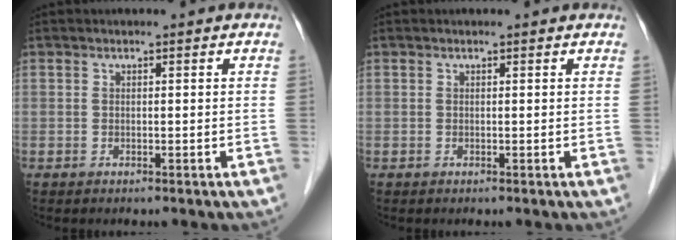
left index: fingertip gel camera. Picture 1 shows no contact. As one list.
[{"total": 0.5, "force": [0.5, 0.1, 0.1], "torque": [-0.005, 0.002, 0.003]}]